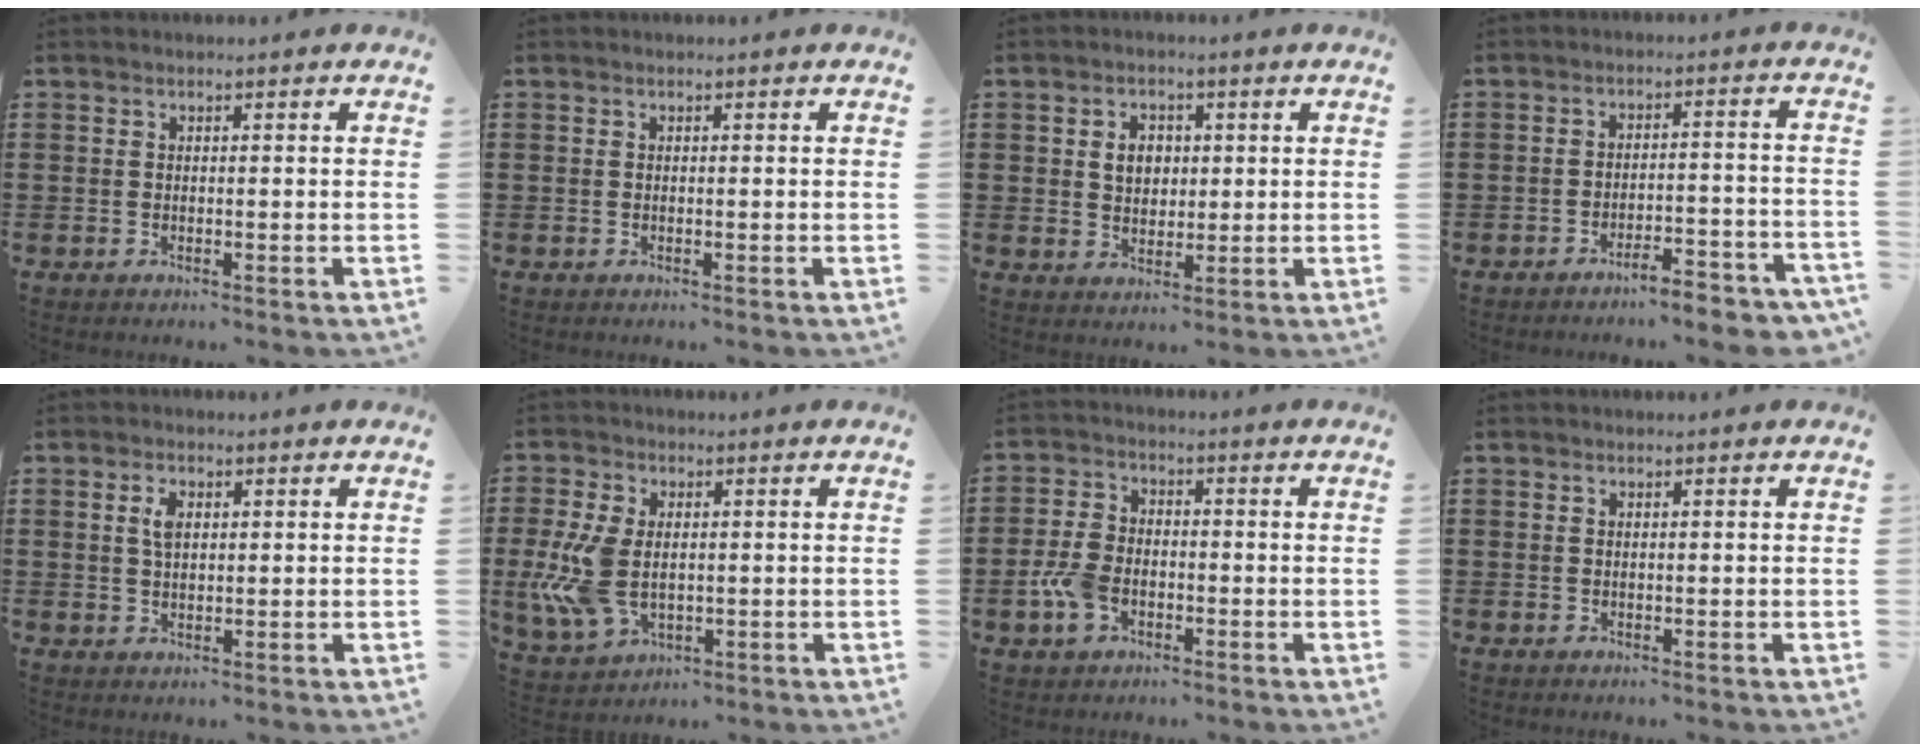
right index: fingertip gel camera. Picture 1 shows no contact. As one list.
[{"total": 0.0}, {"total": 3.7, "force": [0.7, 2.9, 2.2], "torque": [-0.052, 0.013, 0.009]}, {"total": 4.7, "force": [-4.4, 0.2, 1.6], "torque": [-0.027, -0.004, -0.086]}, {"total": 2.9, "force": [0.9, 1.6, 2.3], "torque": [-0.050, 0.009, 0.014]}, {"total": 9.0, "force": [-0.5, 5.7, 7.0], "torque": [-0.173, -0.003, -0.010]}, {"total": 5.6, "force": [-2.1, 3.4, 3.9], "torque": [-0.101, 0.002, -0.045]}, {"total": 0.0}]